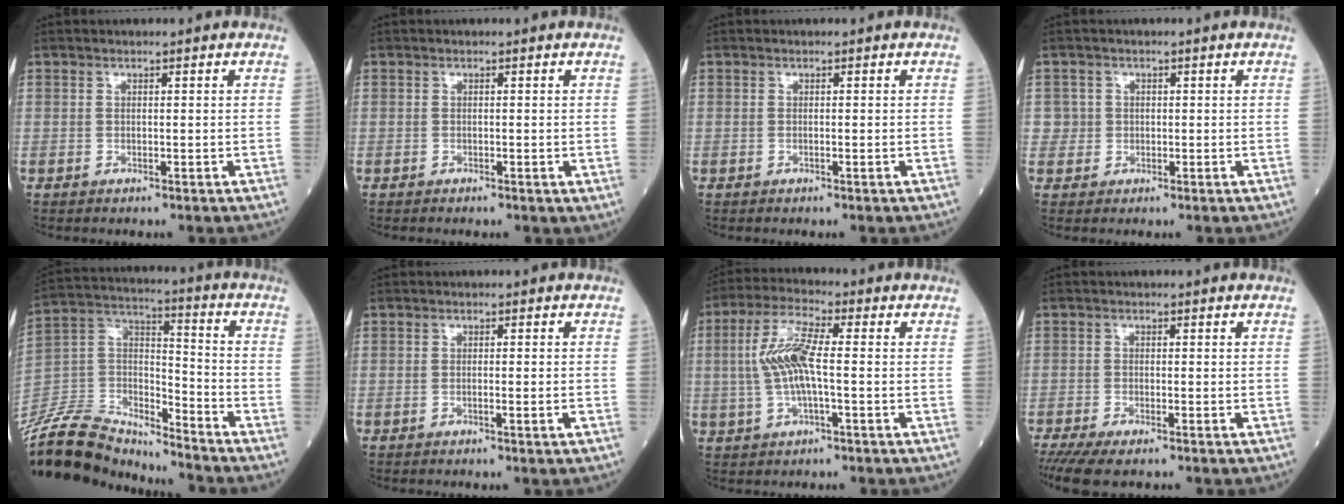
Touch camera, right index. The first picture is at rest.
{"total": 0.6, "force": [-0.2, 0.3, 0.4], "torque": [-0.009, -0.001, -0.004]}
{"total": 0.0}
{"total": 2.1, "force": [-0.1, 2.0, -0.3], "torque": [0.020, 0.009, -0.006]}
{"total": 20.8, "force": [-19.4, 4.9, 5.5], "torque": [-0.135, 0.027, -0.343]}
{"total": 1.2, "force": [-0.5, -0.2, 1.0], "torque": [-0.022, -0.001, -0.006]}
{"total": 8.0, "force": [-0.2, 1.8, 7.8], "torque": [-0.173, 0.013, -0.005]}
{"total": 7.1, "force": [-5.7, 1.6, 4.0], "torque": [-0.069, -0.017, -0.093]}